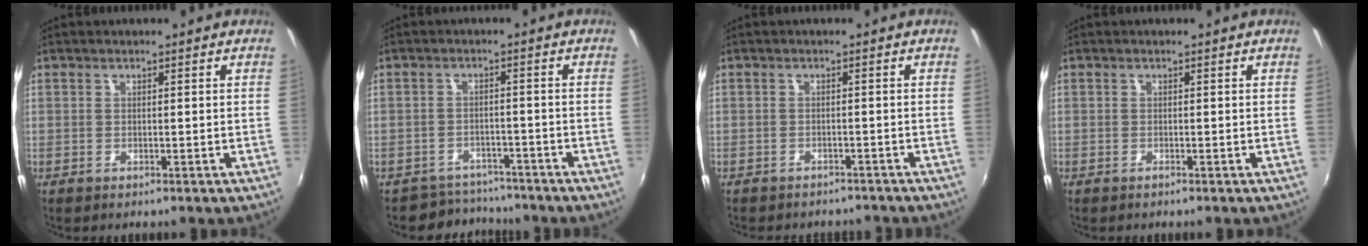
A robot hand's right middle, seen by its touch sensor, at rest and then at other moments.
{"total": 5.9, "force": [-5.3, 2.6, -0.3], "torque": [-0.007, 0.009, -0.084]}
{"total": 4.9, "force": [-4.3, 2.1, 1.1], "torque": [-0.030, -0.004, -0.058]}
{"total": 0.0}